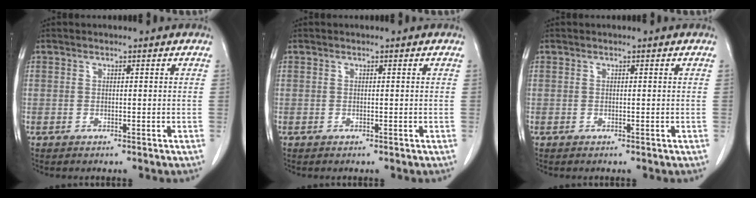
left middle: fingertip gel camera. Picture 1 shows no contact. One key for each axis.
{"total": 0.0}
{"total": 0.0}